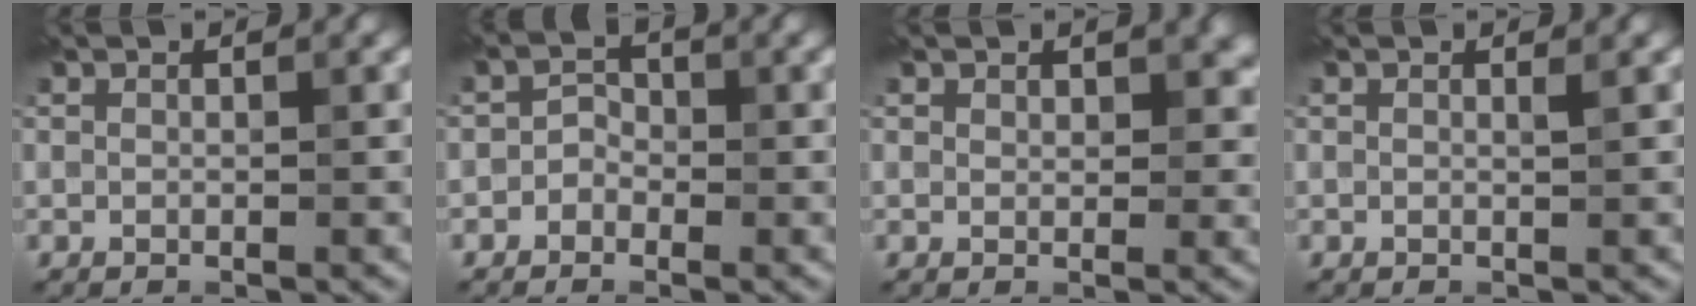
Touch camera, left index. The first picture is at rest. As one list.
[{"total": 1.5, "force": [-0.7, 1.2, 0.5], "torque": [-0.003, 0.009, -0.021]}, {"total": 3.1, "force": [1.3, 2.0, 2.0], "torque": [-0.020, 0.000, 0.015]}, {"total": 0.0}]